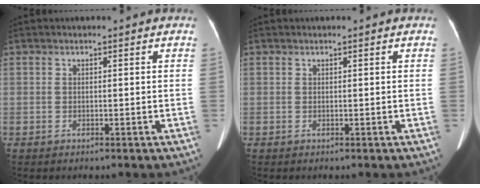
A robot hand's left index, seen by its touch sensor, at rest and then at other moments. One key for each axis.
{"total": 0.0}